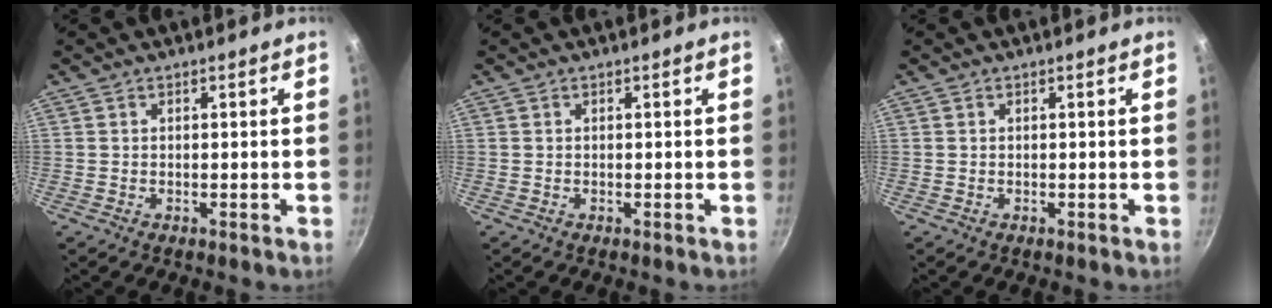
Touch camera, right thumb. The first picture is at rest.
{"total": 0.0}
{"total": 0.0}